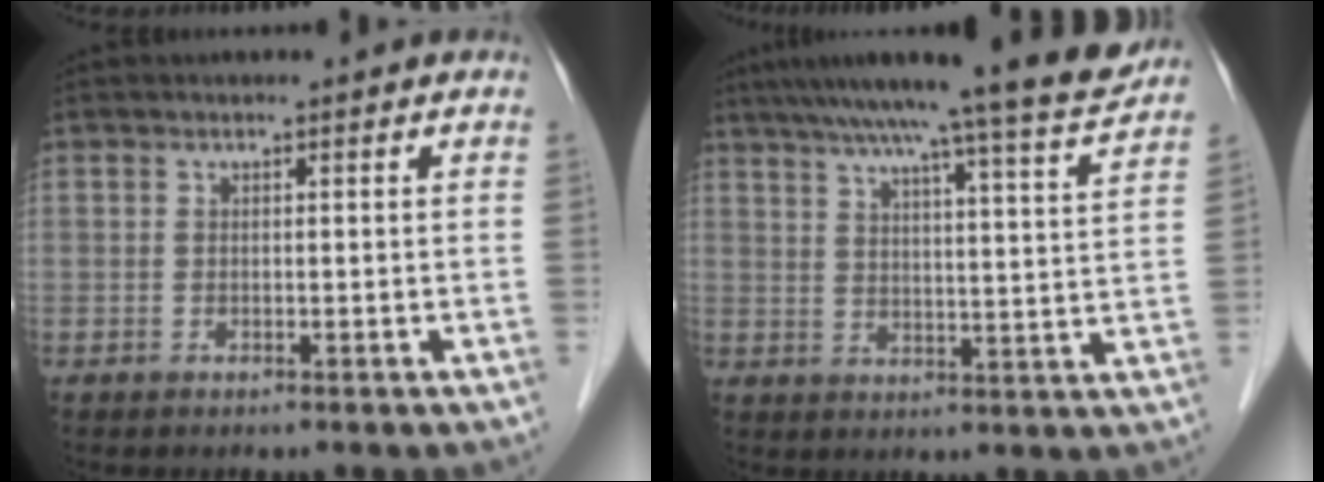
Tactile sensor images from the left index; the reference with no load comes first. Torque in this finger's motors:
{"motor_torque": [1.01, -1.13, 0.67, 0.21]}